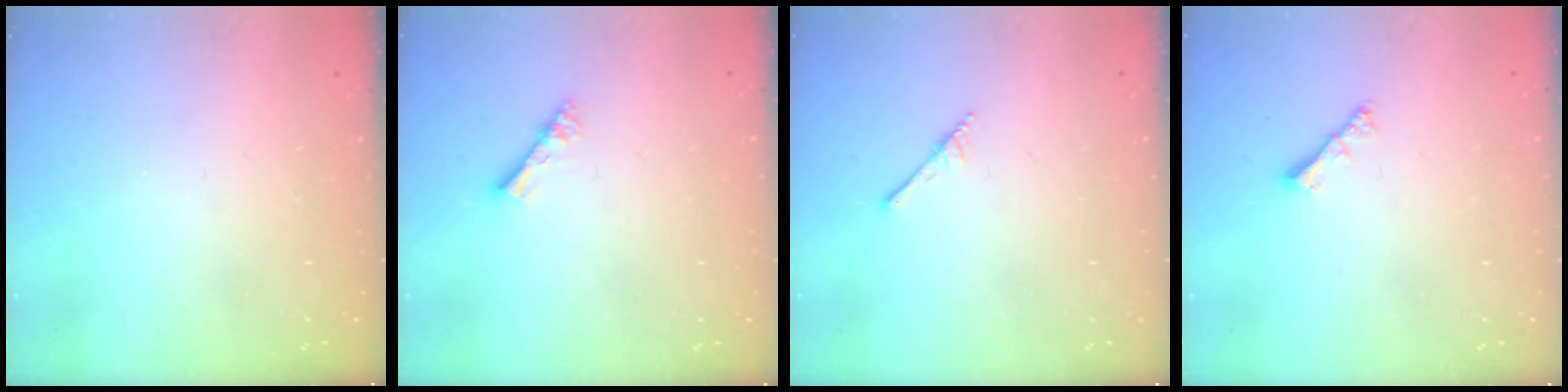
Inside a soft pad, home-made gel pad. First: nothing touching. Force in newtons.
{"total": 2.8, "press": 2.8, "slide": 0.2}
{"total": 1.6, "press": 1.6, "slide": 0.2}
{"total": 2.6, "press": 2.5, "slide": 0.5}